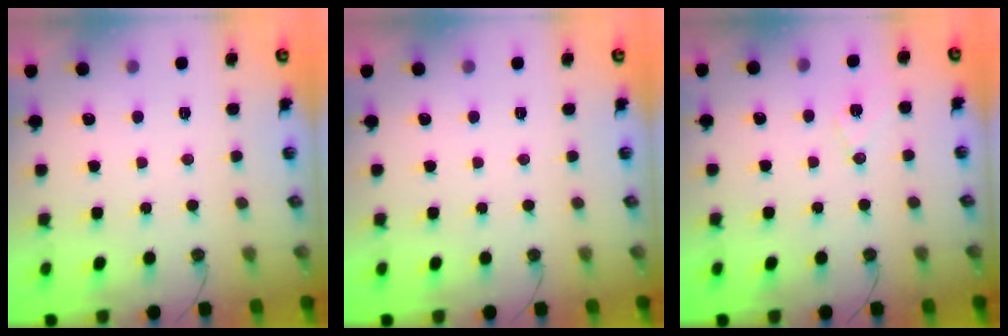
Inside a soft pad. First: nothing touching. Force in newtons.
{"total": 0.0}
{"total": 7.2, "press": 6.2, "slide": 3.8}